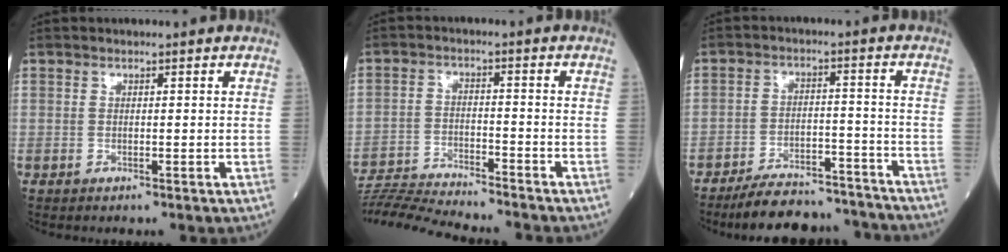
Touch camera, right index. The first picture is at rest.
{"total": 12.8, "force": [-12.3, -0.7, 3.7], "torque": [-0.061, -0.005, -0.206]}
{"total": 13.7, "force": [-12.9, 3.0, 3.6], "torque": [-0.047, 0.020, -0.183]}